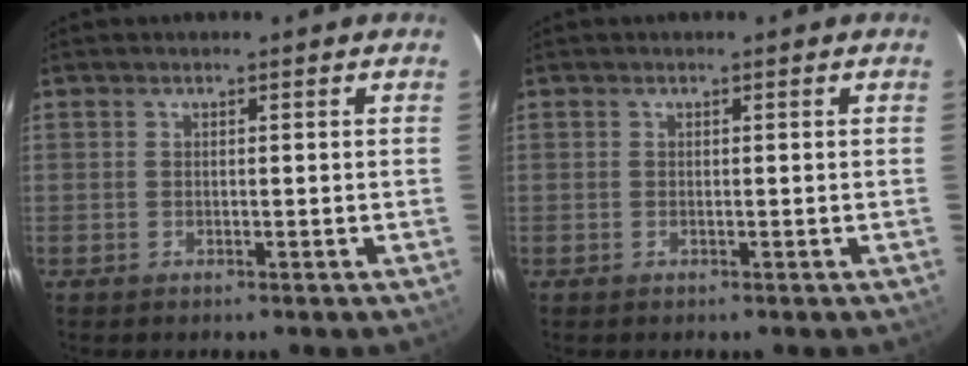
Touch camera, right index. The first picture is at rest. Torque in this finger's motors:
{"motor_torque": [0.10, 0.02, 0.03, 0.00]}